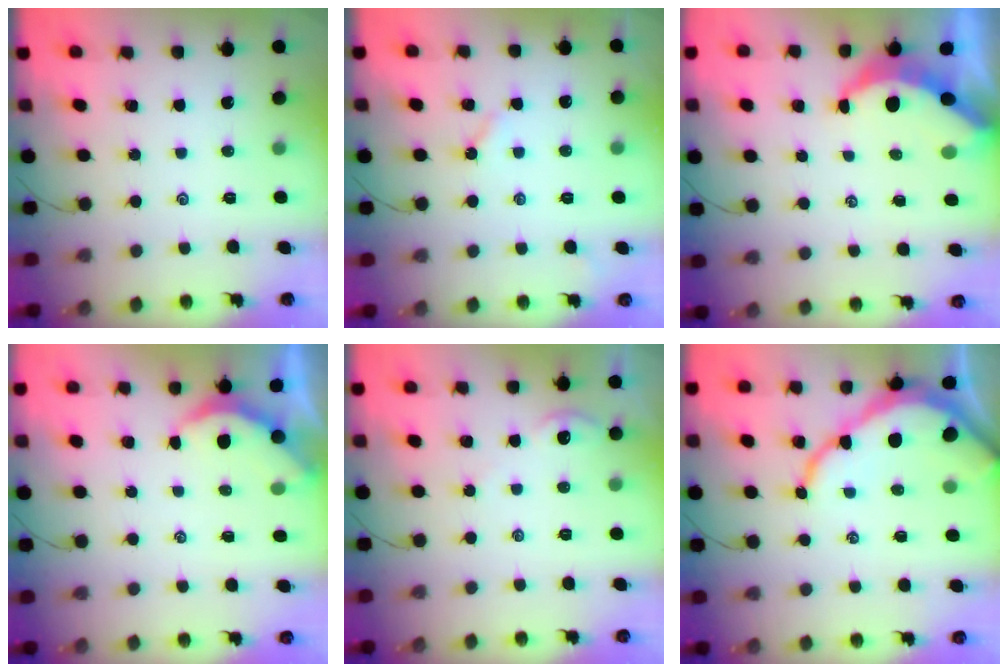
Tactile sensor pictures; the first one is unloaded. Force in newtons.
{"total": 2.6, "press": 2.5, "slide": 0.3}
{"total": 5.7, "press": 5.7, "slide": 0.7}
{"total": 3.3, "press": 3.3, "slide": 0.3}
{"total": 1.3, "press": 1.2, "slide": 0.4}
{"total": 10.7, "press": 10.6, "slide": 1.3}